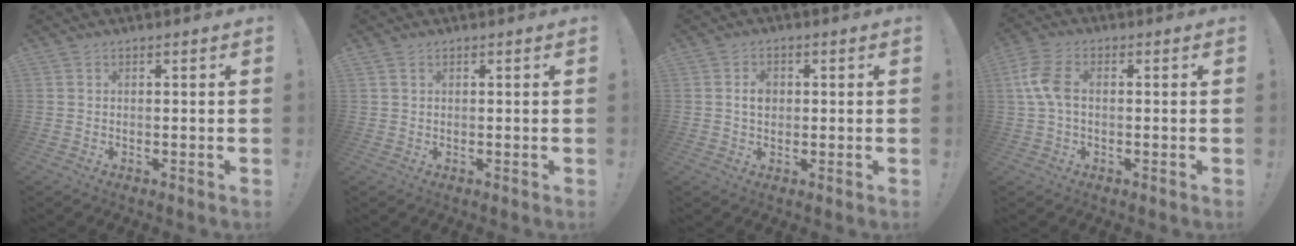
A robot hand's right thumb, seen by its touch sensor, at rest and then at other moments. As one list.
[{"total": 1.4, "force": [0.8, 1.0, 0.6], "torque": [-0.013, 0.002, 0.016]}, {"total": 3.8, "force": [0.3, 2.8, 2.6], "torque": [-0.028, -0.001, 0.000]}, {"total": 8.0, "force": [0.4, 4.6, 6.5], "torque": [-0.142, 0.007, 0.010]}]